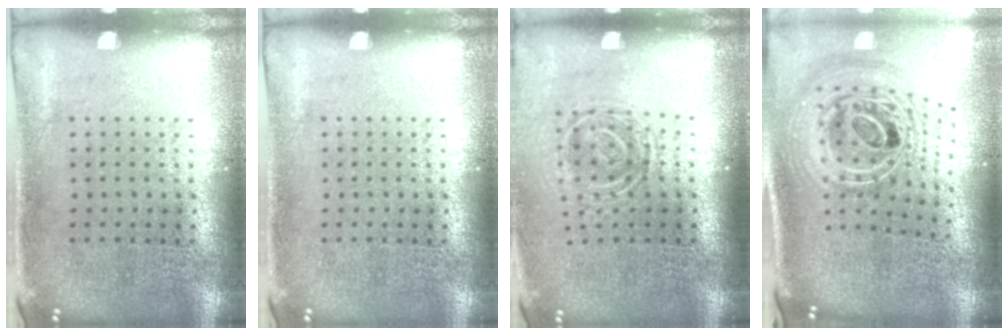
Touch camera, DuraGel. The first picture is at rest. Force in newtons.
{"total": 0.0}
{"total": 1.6, "press": 1.1, "slide": 1.2}
{"total": 2.8, "press": 1.9, "slide": 2.0}